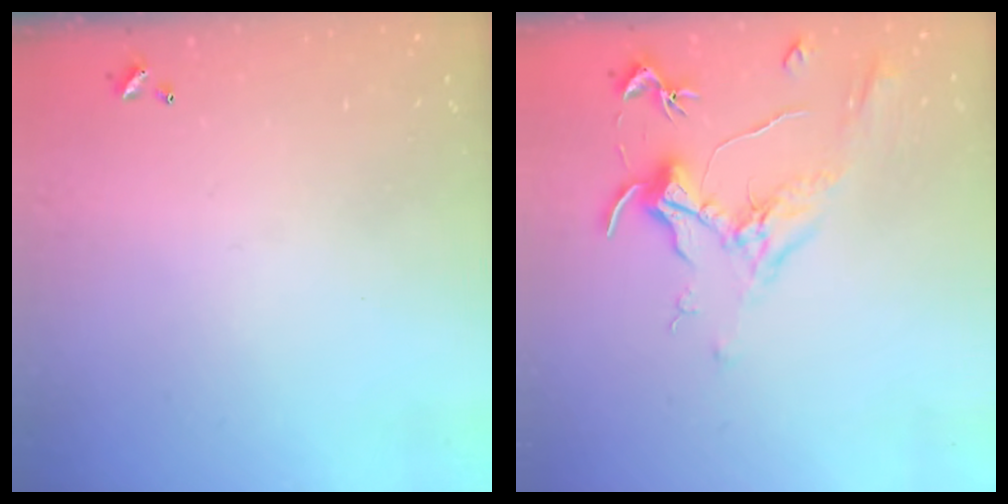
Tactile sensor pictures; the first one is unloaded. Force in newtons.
{"total": 1.9, "press": 1.7, "slide": 0.9}